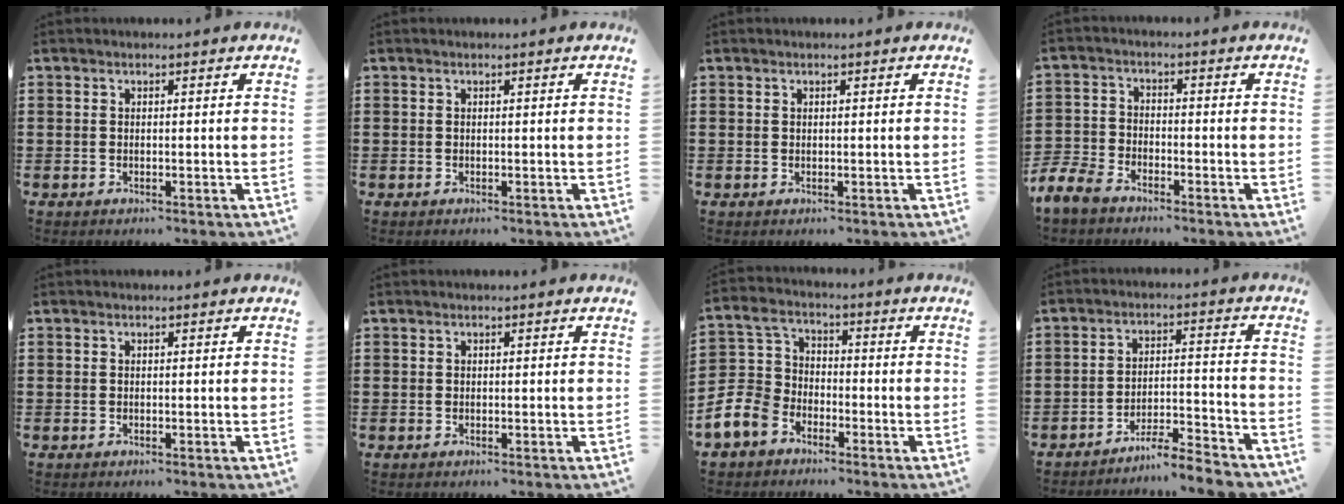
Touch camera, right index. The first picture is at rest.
{"total": 0.0}
{"total": 0.0}
{"total": 4.2, "force": [-3.7, 1.4, 1.4], "torque": [-0.062, -0.006, -0.085]}
{"total": 0.0}
{"total": 0.0}
{"total": 7.1, "force": [-3.8, 5.3, 2.8], "torque": [-0.098, 0.007, -0.085]}
{"total": 5.9, "force": [-5.6, -0.3, 1.8], "torque": [-0.030, -0.005, -0.108]}